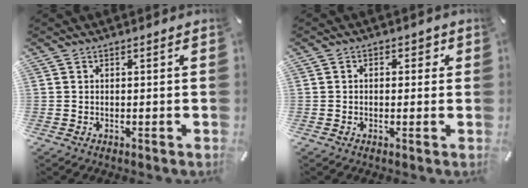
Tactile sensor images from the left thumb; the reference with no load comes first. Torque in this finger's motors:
{"motor_torque": [0.05, -0.33, 0.05, 0.02, -0.02]}